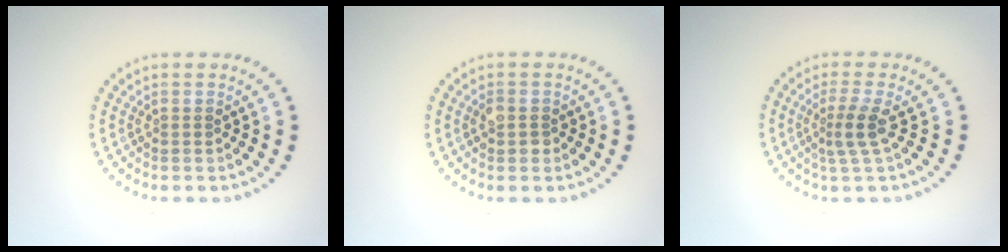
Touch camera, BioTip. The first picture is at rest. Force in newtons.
{"total": 1.5, "press": 1.5, "slide": 0.2}
{"total": 2.5, "press": 1.7, "slide": 1.8}